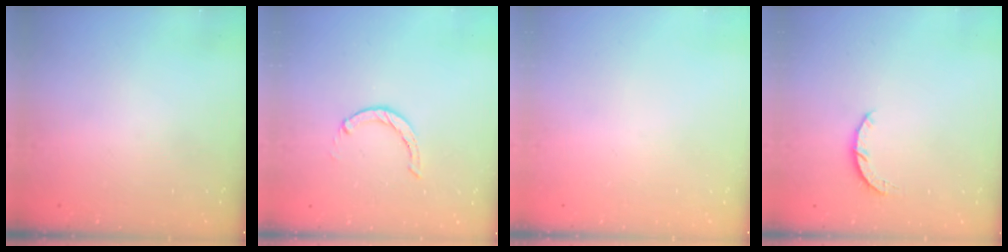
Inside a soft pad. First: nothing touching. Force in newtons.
{"total": 0.0}
{"total": 0.0}
{"total": 3.0, "press": 3.0, "slide": 0.4}